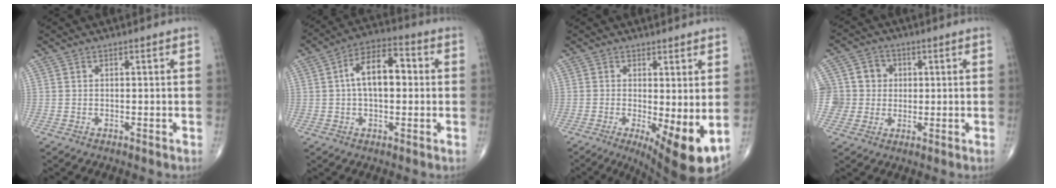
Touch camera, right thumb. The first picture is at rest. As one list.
[{"total": 10.8, "force": [1.0, 5.9, 9.0], "torque": [-0.143, 0.028, 0.007]}, {"total": 10.2, "force": [-1.5, 3.1, 9.6], "torque": [-0.143, -0.022, -0.014]}, {"total": 7.6, "force": [0.6, 7.5, 1.2], "torque": [0.014, 0.013, 0.008]}]